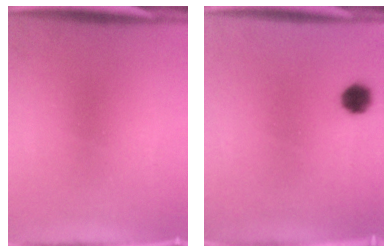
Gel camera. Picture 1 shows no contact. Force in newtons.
{"total": 4.2}